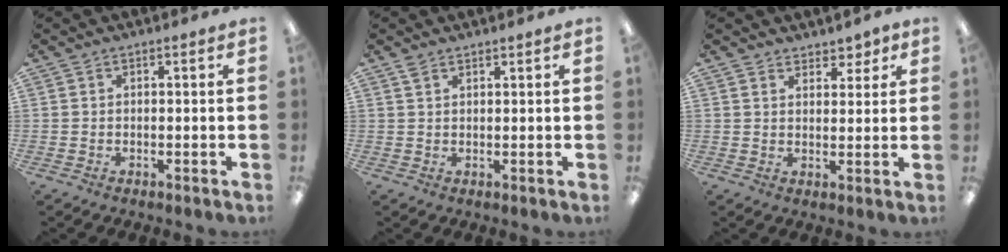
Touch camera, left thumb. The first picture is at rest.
{"total": 1.6, "force": [1.4, 0.4, 0.7], "torque": [-0.017, -0.001, 0.026]}
{"total": 3.9, "force": [3.4, 1.9, 0.4], "torque": [0.009, -0.020, 0.059]}